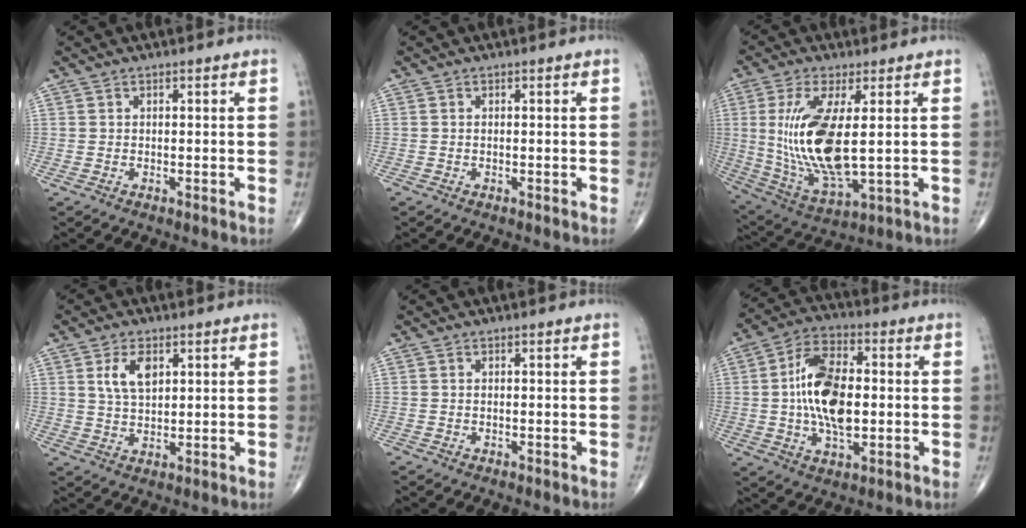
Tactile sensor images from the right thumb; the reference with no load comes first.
{"total": 0.0}
{"total": 17.1, "force": [1.5, 6.1, 15.9], "torque": [-0.335, -0.024, 0.044]}
{"total": 6.1, "force": [2.3, 3.3, 4.6], "torque": [-0.079, -0.009, 0.047]}
{"total": 0.0}
{"total": 15.3, "force": [0.1, 8.0, 13.1], "torque": [-0.231, 0.012, -0.002]}